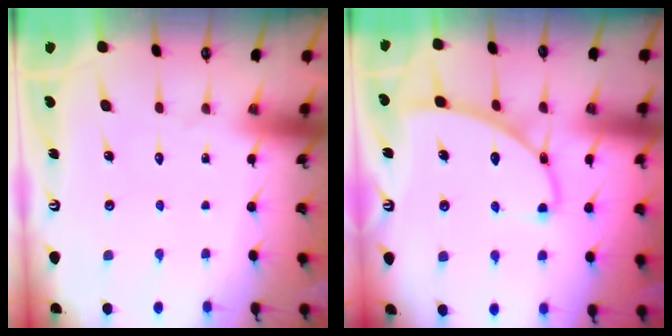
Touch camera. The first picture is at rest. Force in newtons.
{"total": 8.0, "press": 8.0, "slide": 0.6}